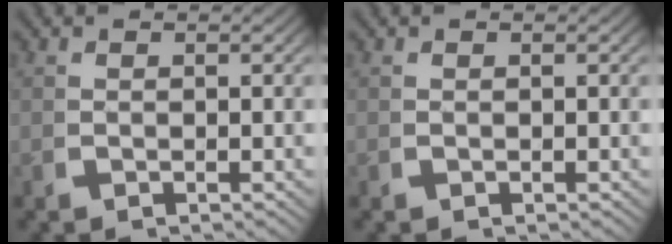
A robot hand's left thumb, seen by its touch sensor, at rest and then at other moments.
{"total": 0.0}